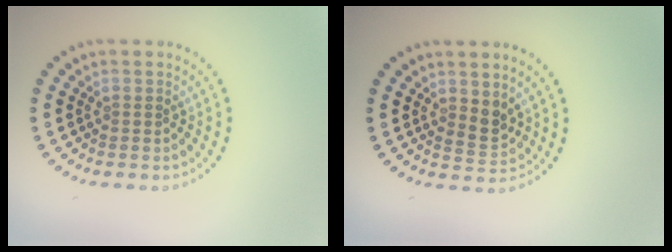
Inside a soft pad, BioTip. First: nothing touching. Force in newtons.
{"total": 1.8, "press": 1.6, "slide": 0.9}